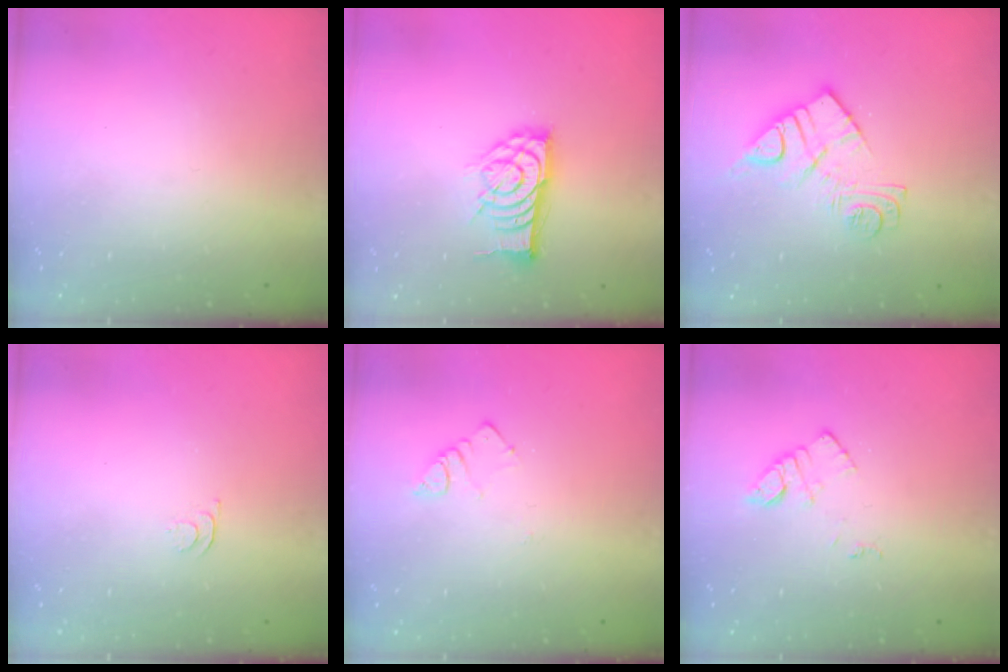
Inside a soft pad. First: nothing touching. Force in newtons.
{"total": 13.1, "press": 13.1, "slide": 0.5}
{"total": 11.5, "press": 11.5, "slide": 0.6}
{"total": 3.6, "press": 3.5, "slide": 0.8}
{"total": 3.2, "press": 3.2, "slide": 0.3}
{"total": 5.8, "press": 5.8, "slide": 0.6}